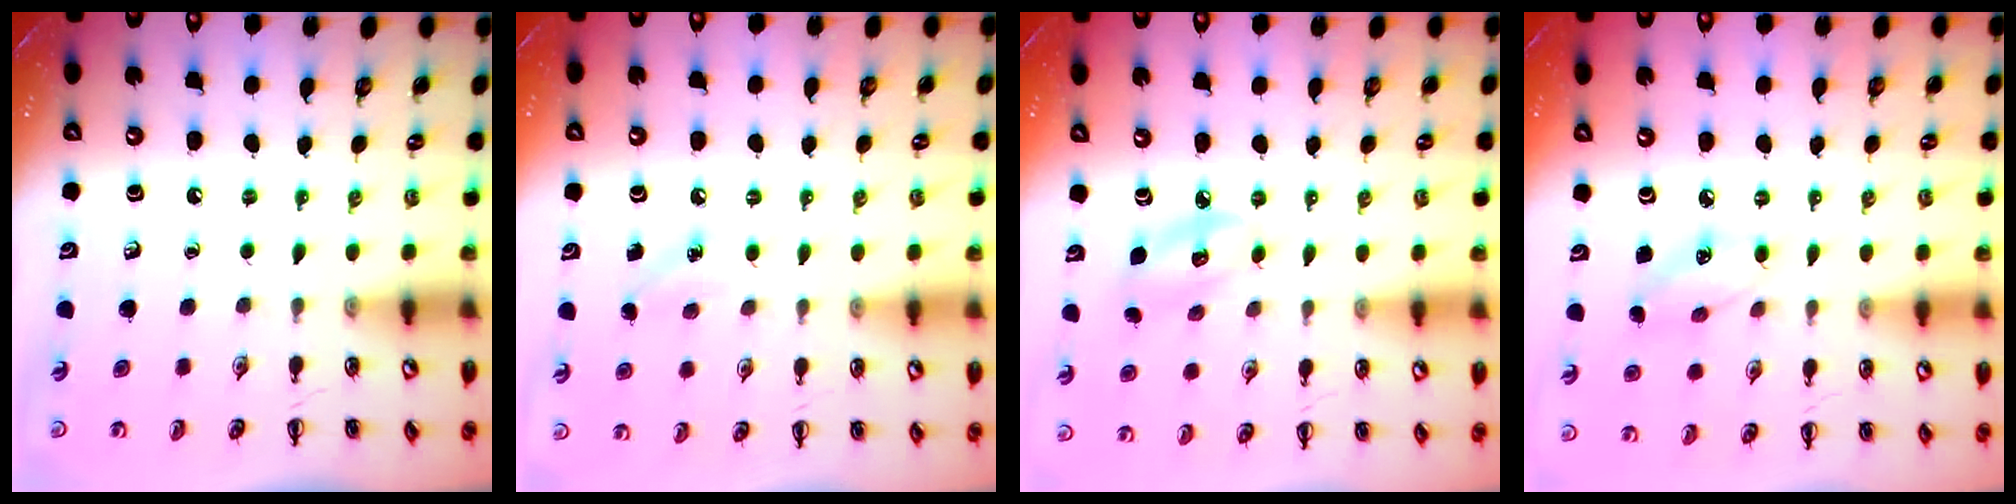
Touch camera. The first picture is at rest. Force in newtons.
{"total": 6.4, "press": 6.1, "slide": 1.8}
{"total": 5.5, "press": 5.4, "slide": 0.6}
{"total": 6.0, "press": 5.9, "slide": 1.2}